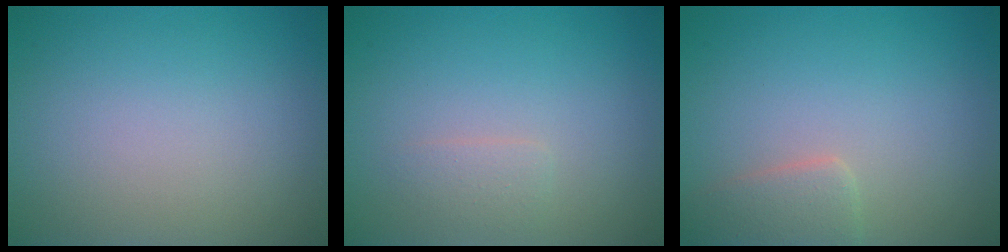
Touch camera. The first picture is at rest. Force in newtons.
{"total": 1.0, "press": 1.0, "slide": 0.0}
{"total": 2.4, "press": 2.4, "slide": 0.1}